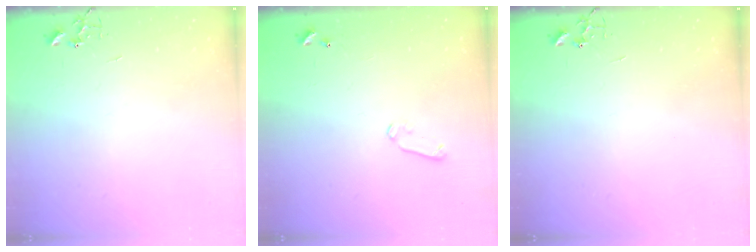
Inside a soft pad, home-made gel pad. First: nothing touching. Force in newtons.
{"total": 5.2, "press": 5.1, "slide": 1.0}
{"total": 0.0}